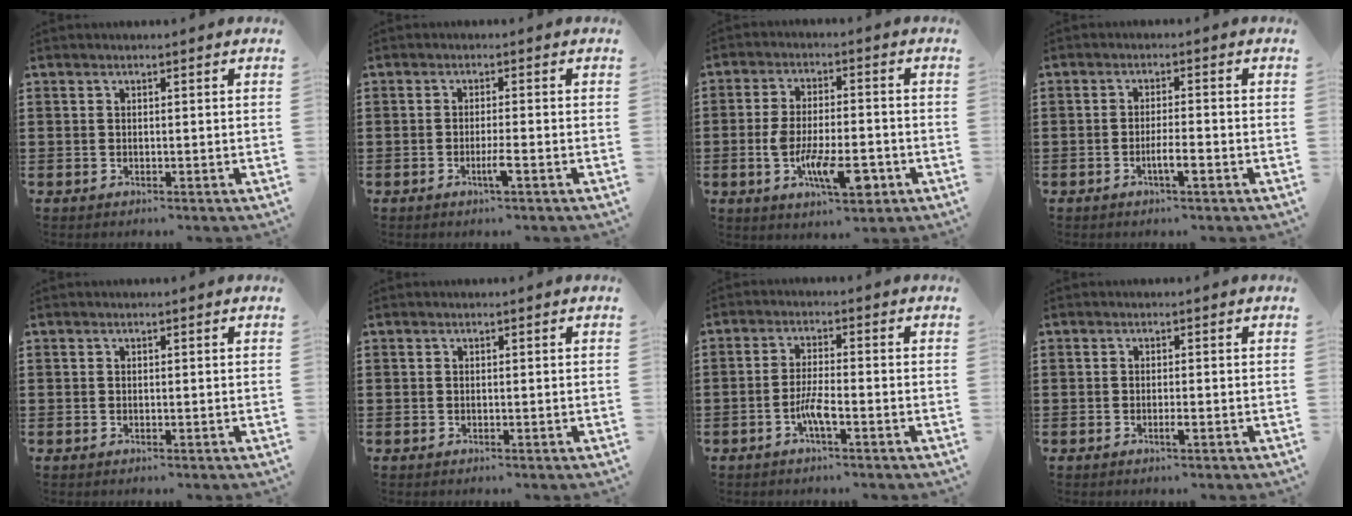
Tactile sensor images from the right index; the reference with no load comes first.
{"total": 2.8, "force": [-1.3, -0.2, 2.5], "torque": [-0.048, -0.008, -0.026]}
{"total": 10.0, "force": [-3.4, 3.9, 8.5], "torque": [-0.153, -0.005, -0.059]}
{"total": 3.2, "force": [-1.6, 0.3, 2.8], "torque": [-0.047, 0.002, -0.030]}
{"total": 0.0}
{"total": 0.0}
{"total": 4.0, "force": [-2.0, 0.5, 3.5], "torque": [-0.079, -0.007, -0.041]}
{"total": 1.4, "force": [-0.6, 0.0, 1.2], "torque": [-0.022, -0.003, -0.010]}